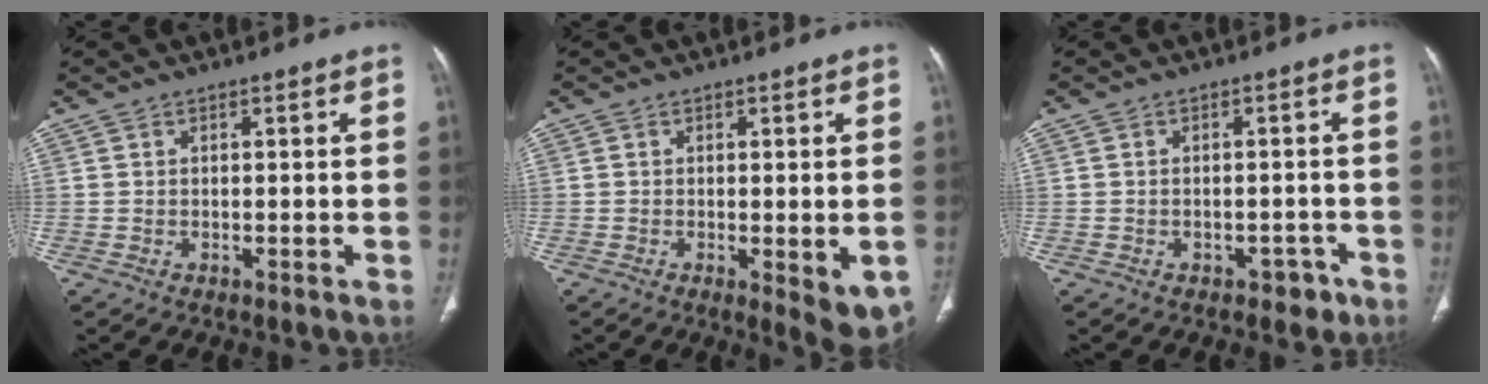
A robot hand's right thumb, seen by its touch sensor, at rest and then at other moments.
{"total": 7.4, "force": [-2.3, 2.5, 6.6], "torque": [-0.070, -0.016, -0.027]}
{"total": 3.0, "force": [-1.9, 1.9, 1.3], "torque": [-0.004, 0.020, -0.019]}